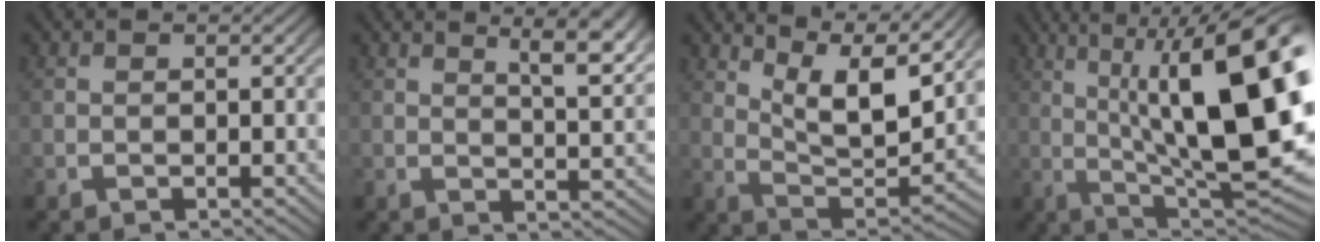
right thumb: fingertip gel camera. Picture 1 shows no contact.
{"total": 5.7, "force": [2.9, 2.0, 4.5], "torque": [-0.058, -0.001, 0.046]}
{"total": 9.4, "force": [4.2, 4.5, 7.1], "torque": [-0.121, -0.016, 0.070]}
{"total": 15.9, "force": [1.3, 7.1, 14.2], "torque": [-0.197, -0.033, 0.040]}